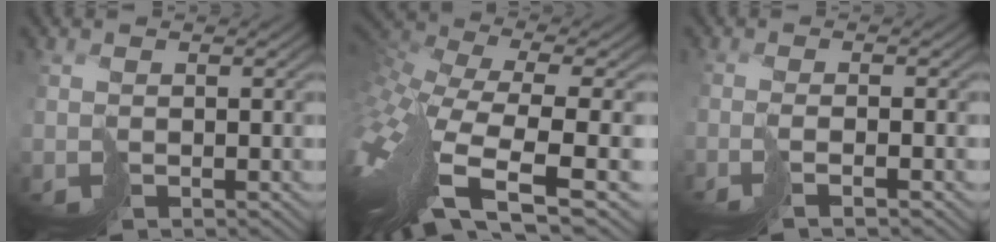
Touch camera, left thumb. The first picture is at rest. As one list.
[{"total": 13.8, "force": [-1.1, 5.4, 12.6], "torque": [-0.312, -0.036, 0.014]}, {"total": 1.5, "force": [-0.7, -0.5, 1.3], "torque": [-0.009, 0.005, -0.027]}]